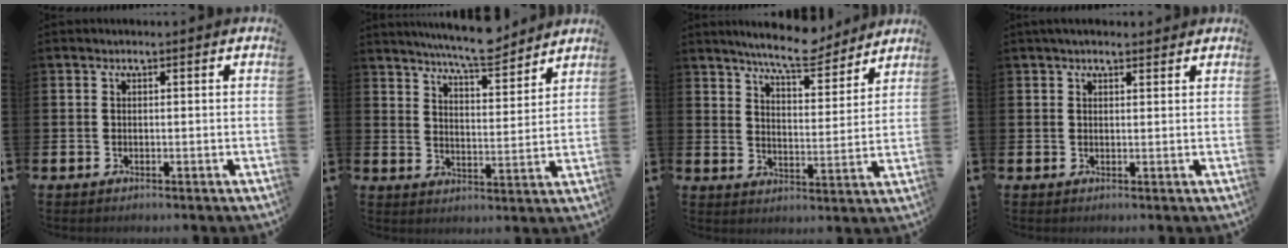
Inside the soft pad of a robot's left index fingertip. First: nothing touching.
{"total": 7.8, "force": [7.5, 0.5, 2.0], "torque": [-0.052, -0.044, 0.135]}
{"total": 8.3, "force": [7.8, 0.9, 2.5], "torque": [-0.056, -0.047, 0.138]}
{"total": 2.0, "force": [1.7, 0.6, 0.7], "torque": [-0.015, 0.004, 0.031]}